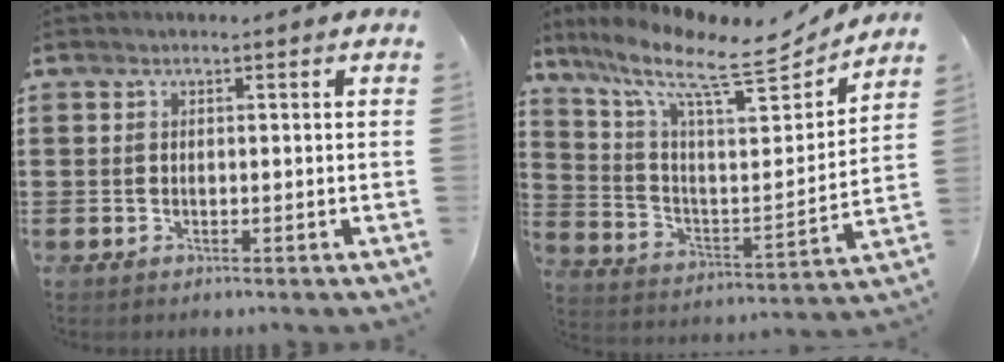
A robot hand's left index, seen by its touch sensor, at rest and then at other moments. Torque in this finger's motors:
{"motor_torque": [2.14, 0.00, 0.44, 0.15]}